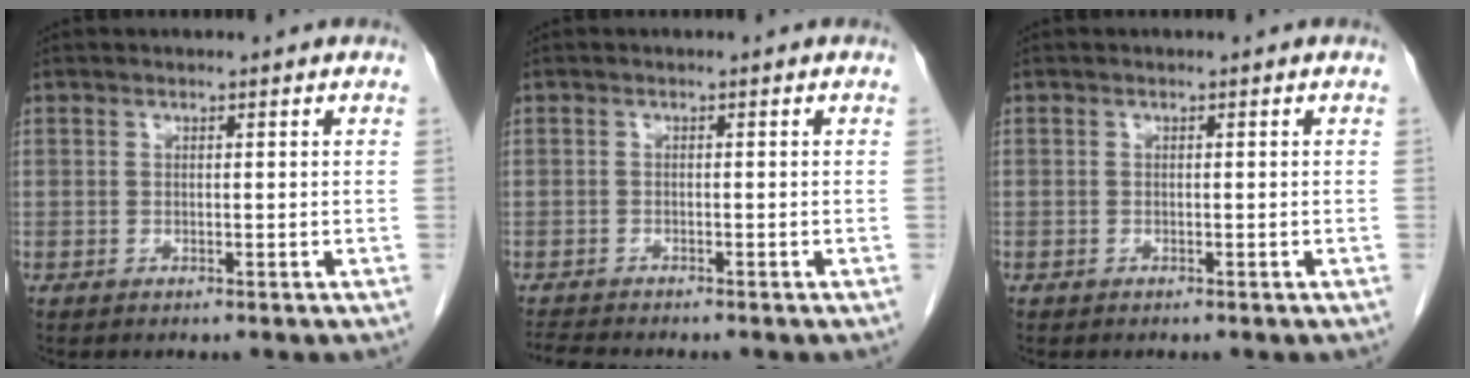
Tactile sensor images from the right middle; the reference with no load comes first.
{"total": 2.9, "force": [-2.8, -0.1, 0.8], "torque": [-0.018, -0.014, -0.048]}
{"total": 0.0}